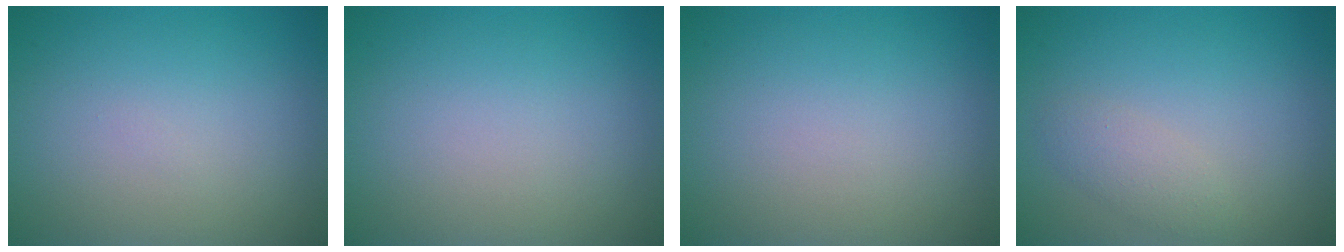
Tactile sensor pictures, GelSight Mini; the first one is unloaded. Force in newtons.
{"total": 0.0}
{"total": 0.0}
{"total": 1.6, "press": 1.6, "slide": 0.1}